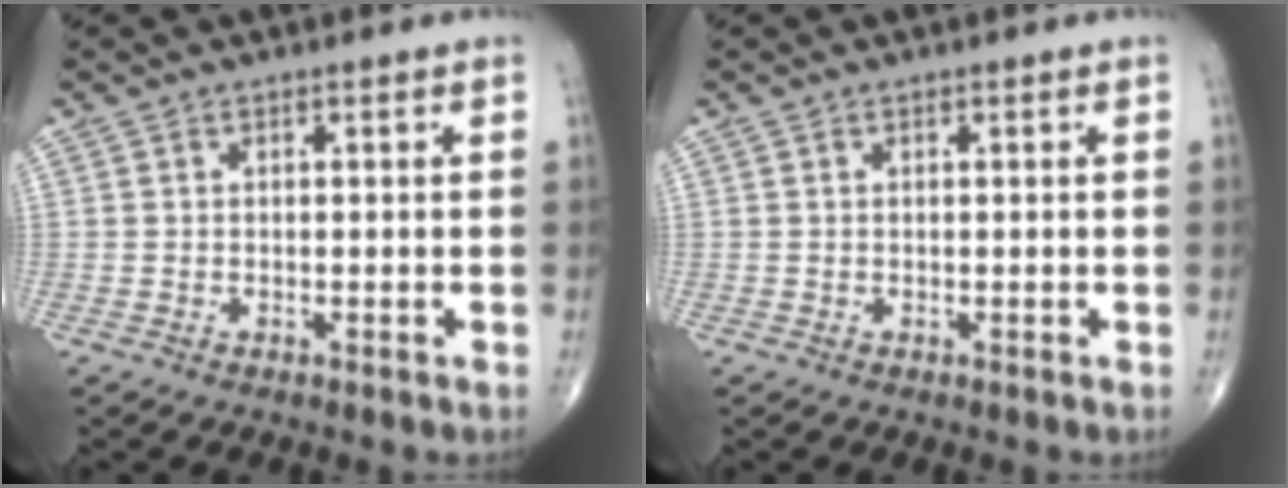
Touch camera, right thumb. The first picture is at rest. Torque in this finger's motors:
{"motor_torque": [-0.08, -0.17, 0.02, 0.06, 0.02]}